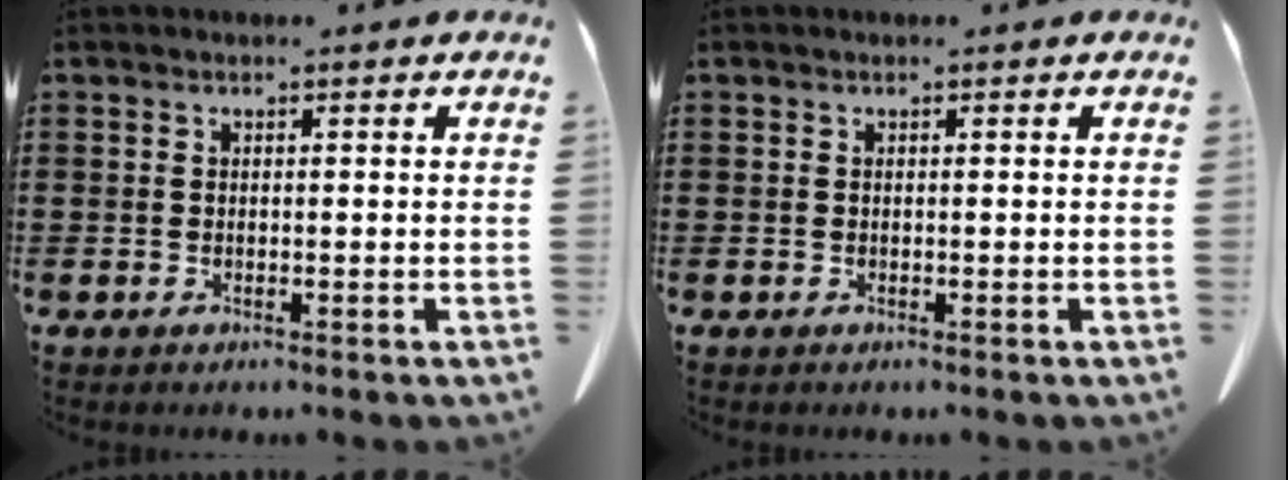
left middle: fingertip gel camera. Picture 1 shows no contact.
{"total": 0.0}